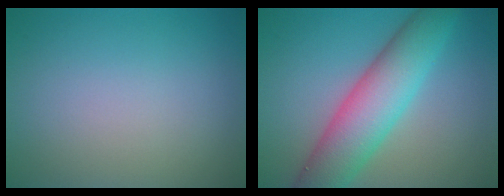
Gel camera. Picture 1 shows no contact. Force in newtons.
{"total": 7.9, "press": 7.9, "slide": 0.3}